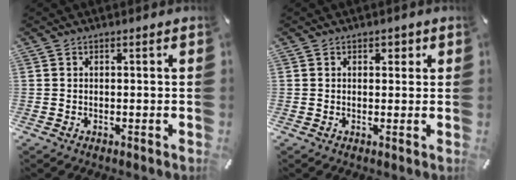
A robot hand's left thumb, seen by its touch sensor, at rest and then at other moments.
{"total": 1.6, "force": [0.6, 1.3, 0.6], "torque": [0.003, -0.001, 0.006]}